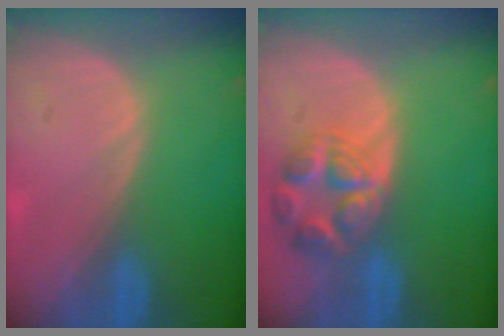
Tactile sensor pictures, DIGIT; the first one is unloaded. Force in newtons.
{"total": 7.9, "press": 7.0, "slide": 3.6}